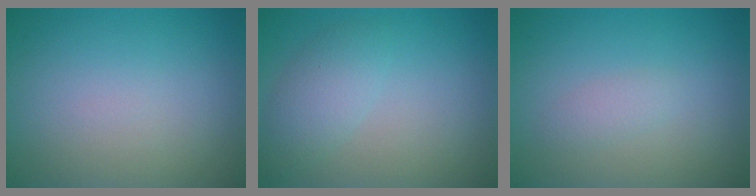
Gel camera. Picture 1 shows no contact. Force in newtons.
{"total": 2.8, "press": 2.8, "slide": 0.1}
{"total": 1.2, "press": 1.2, "slide": 0.1}